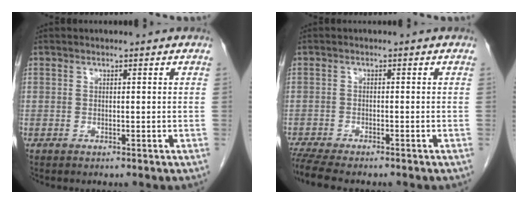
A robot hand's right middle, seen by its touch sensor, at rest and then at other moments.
{"total": 7.1, "force": [-6.1, 1.1, 3.4], "torque": [-0.056, -0.009, -0.099]}